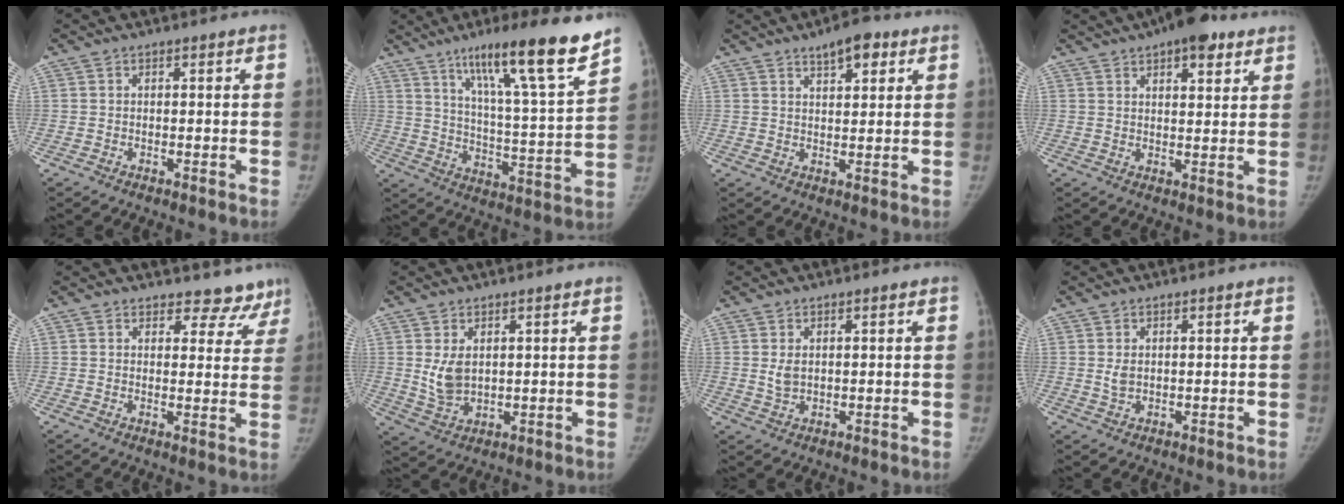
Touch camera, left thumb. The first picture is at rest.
{"total": 19.7, "force": [13.5, 1.3, 14.3], "torque": [-0.200, -0.068, 0.218]}
{"total": 6.2, "force": [3.7, 2.5, 4.2], "torque": [-0.046, -0.014, 0.050]}
{"total": 9.8, "force": [6.1, 4.0, 6.5], "torque": [-0.064, -0.019, 0.083]}
{"total": 8.6, "force": [7.7, 3.8, 0.4], "torque": [0.051, -0.044, 0.068]}
{"total": 5.4, "force": [1.4, 3.4, 4.0], "torque": [-0.068, -0.015, 0.038]}
{"total": 2.4, "force": [0.6, 1.5, 1.8], "torque": [-0.028, -0.008, 0.017]}
{"total": 1.9, "force": [0.5, 1.1, 1.4], "torque": [-0.023, -0.006, 0.013]}